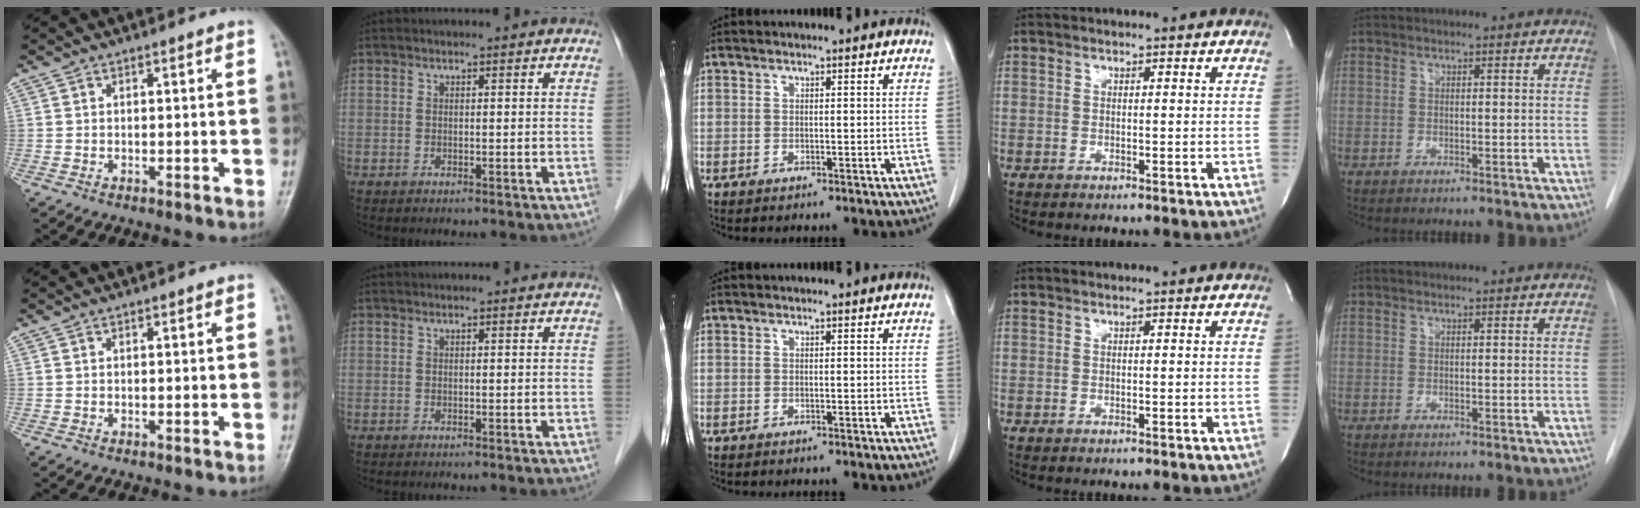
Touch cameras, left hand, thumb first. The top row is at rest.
{}